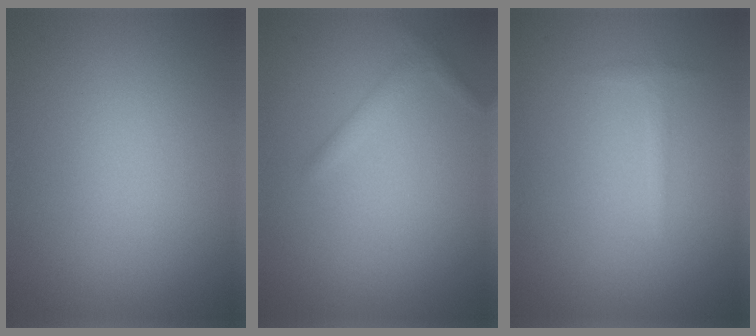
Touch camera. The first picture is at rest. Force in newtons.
{"total": 1.1, "press": 1.1, "slide": 0.0}
{"total": 0.8, "press": 0.8, "slide": 0.0}